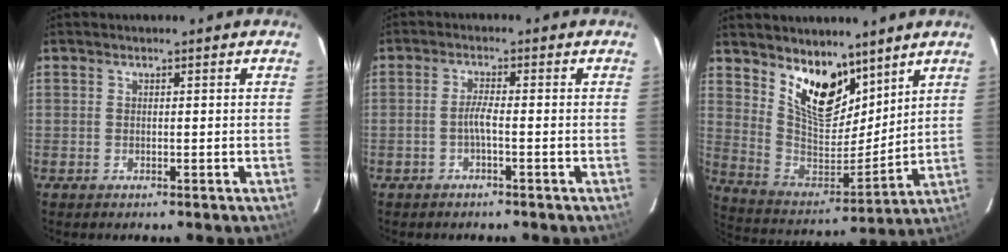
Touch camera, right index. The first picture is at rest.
{"total": 1.7, "force": [-0.7, -0.1, 1.5], "torque": [-0.030, 0.001, -0.015]}
{"total": 15.3, "force": [10.2, 7.3, 8.7], "torque": [-0.159, -0.013, 0.194]}